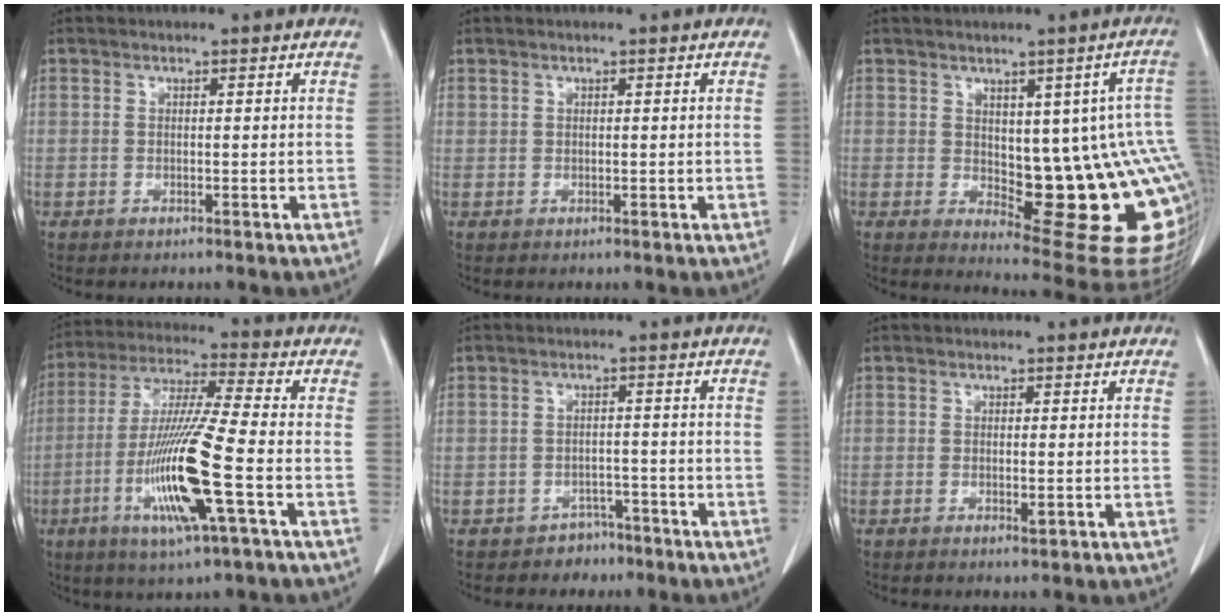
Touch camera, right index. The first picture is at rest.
{"total": 0.5, "force": [0.3, 0.3, 0.2], "torque": [0.000, 0.001, 0.007]}
{"total": 18.6, "force": [-1.1, 6.4, 17.5], "torque": [-0.141, 0.009, 0.006]}
{"total": 15.4, "force": [-4.7, 0.1, 14.7], "torque": [-0.301, -0.020, -0.091]}
{"total": 3.3, "force": [-2.2, 2.4, 0.0], "torque": [0.001, 0.015, -0.030]}
{"total": 1.0, "force": [-0.2, 0.4, 1.0], "torque": [-0.014, -0.004, -0.003]}